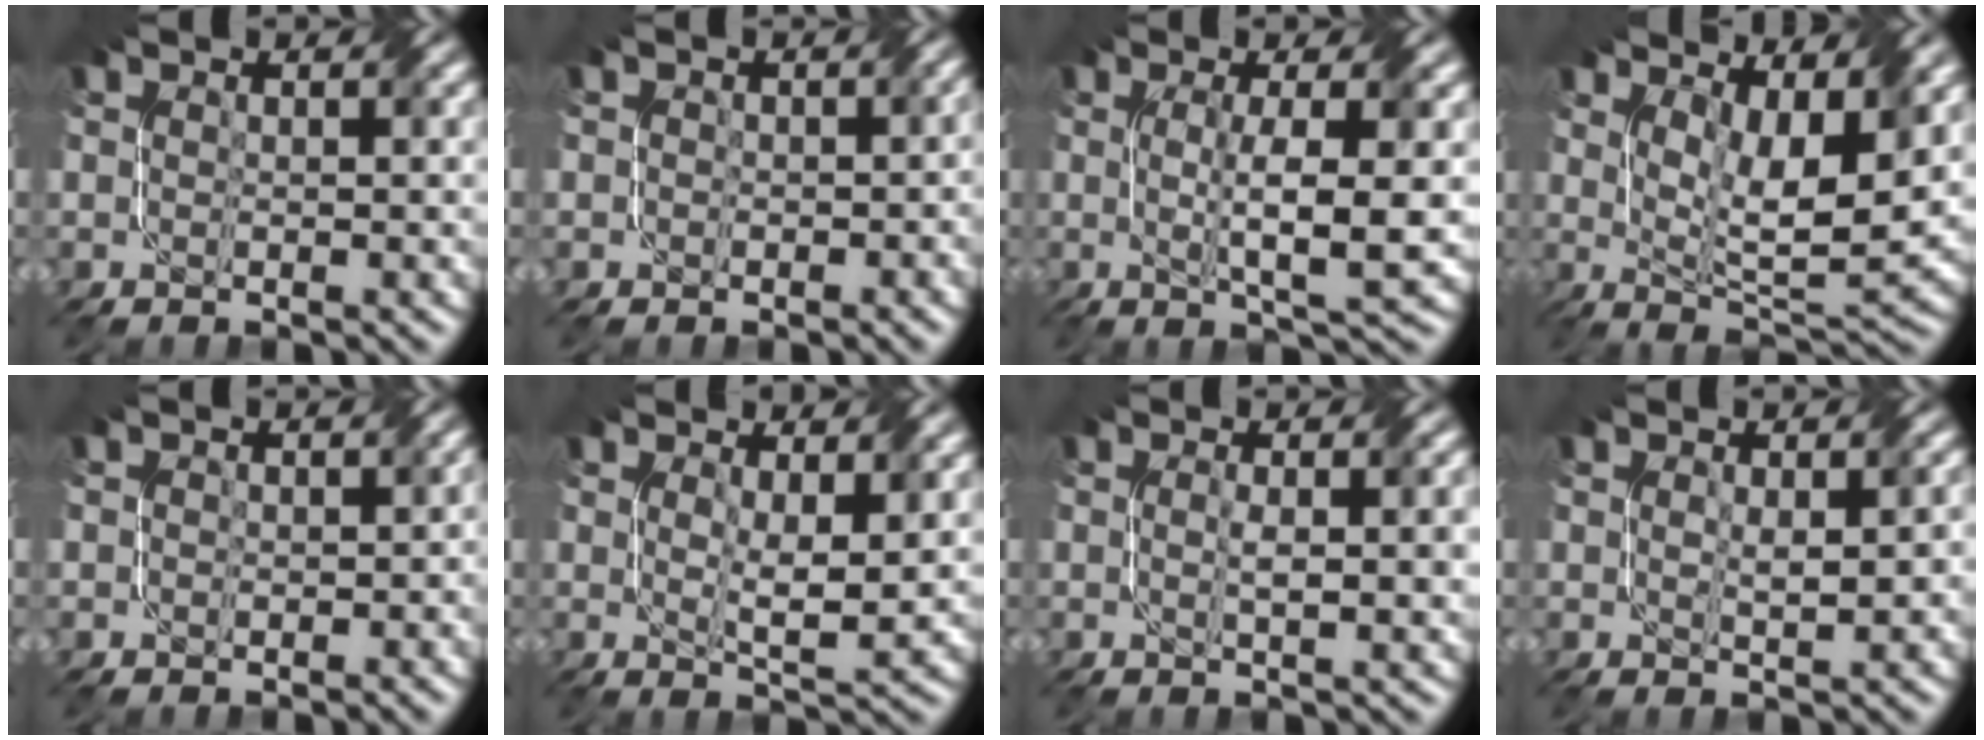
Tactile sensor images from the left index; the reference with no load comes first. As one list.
[{"total": 2.0, "force": [0.0, 1.7, 1.0], "torque": [-0.001, -0.003, -0.004]}, {"total": 5.2, "force": [-0.1, 0.8, 5.1], "torque": [-0.089, -0.003, 0.000]}, {"total": 7.5, "force": [3.1, 2.4, 6.4], "torque": [-0.112, -0.013, 0.060]}, {"total": 1.4, "force": [0.0, 1.2, 0.7], "torque": [-0.004, -0.004, -0.003]}, {"total": 3.2, "force": [1.0, 0.8, 2.9], "torque": [-0.058, -0.008, 0.021]}, {"total": 2.8, "force": [0.2, 0.6, 2.7], "torque": [-0.043, 0.002, 0.002]}, {"total": 2.0, "force": [0.2, 0.7, 1.9], "torque": [-0.036, -0.001, 0.008]}]